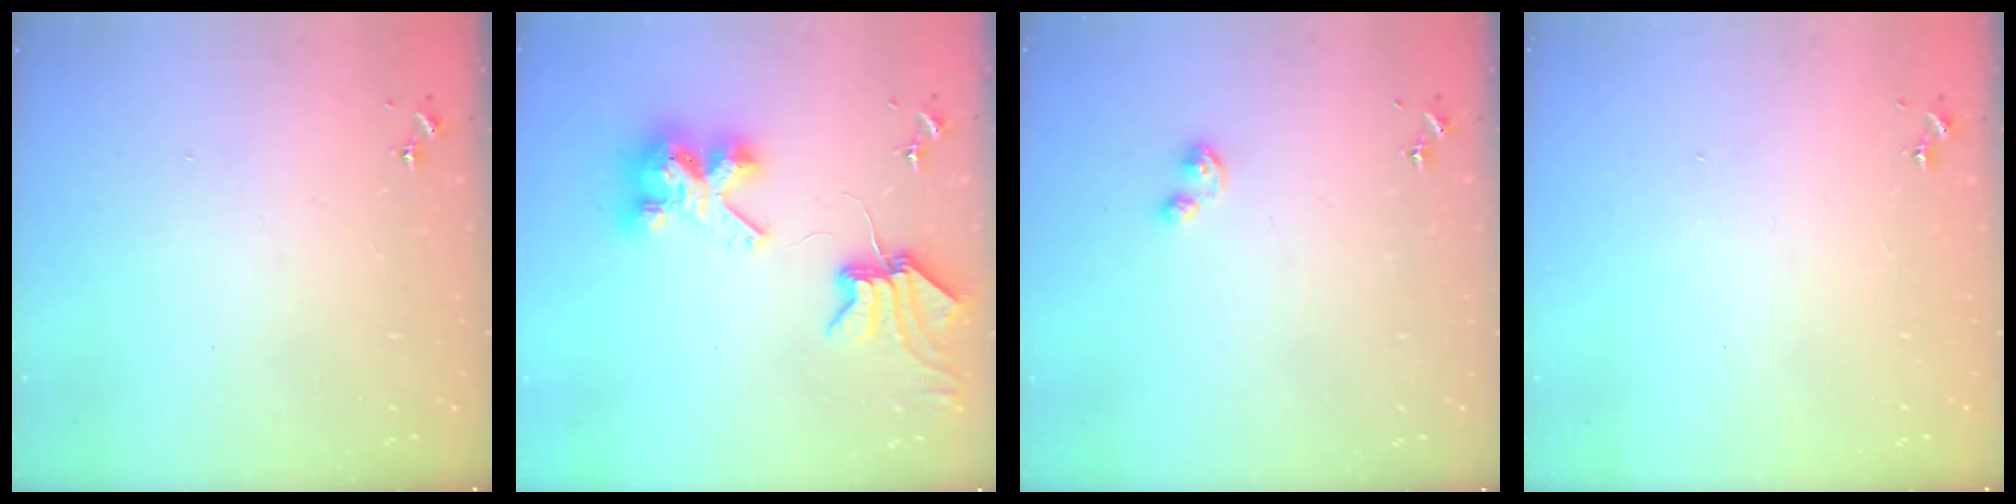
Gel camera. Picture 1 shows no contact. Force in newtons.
{"total": 9.5, "press": 9.4, "slide": 1.2}
{"total": 2.9, "press": 2.9, "slide": 0.4}
{"total": 0.0}